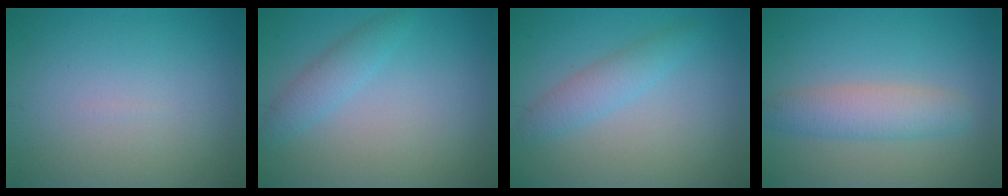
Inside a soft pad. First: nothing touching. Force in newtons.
{"total": 2.1, "press": 2.0, "slide": 0.2}
{"total": 2.4, "press": 2.4, "slide": 0.1}
{"total": 3.5, "press": 3.5, "slide": 0.1}